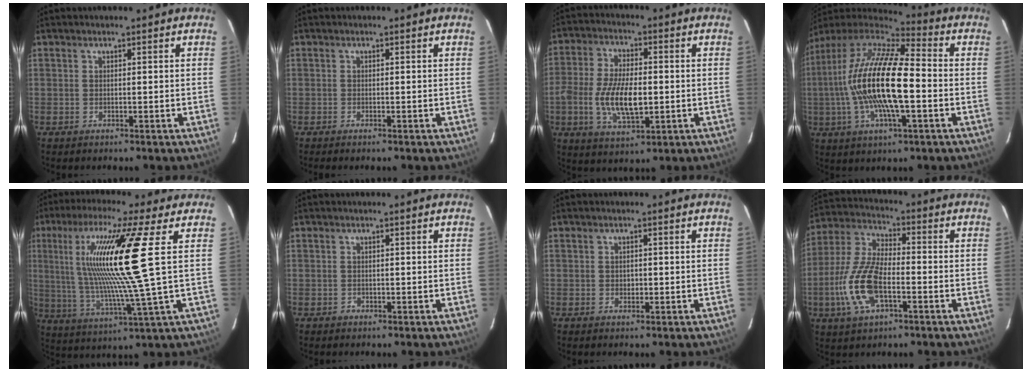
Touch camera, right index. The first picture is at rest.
{"total": 0.5, "force": [-0.5, 0.0, 0.3], "torque": [-0.005, -0.001, -0.009]}
{"total": 11.9, "force": [-2.1, 5.2, 10.5], "torque": [-0.212, -0.003, -0.037]}
{"total": 20.6, "force": [-1.8, 5.5, 19.8], "torque": [-0.365, -0.006, -0.044]}
{"total": 18.1, "force": [4.6, -0.6, 17.5], "torque": [-0.319, 0.000, 0.087]}
{"total": 0.9, "force": [-0.4, 0.8, 0.0], "torque": [0.003, 0.003, -0.005]}
{"total": 1.2, "force": [-0.1, 1.1, 0.6], "torque": [-0.007, 0.002, -0.001]}
{"total": 13.9, "force": [-4.3, 6.0, 11.8], "torque": [-0.262, 0.000, -0.084]}